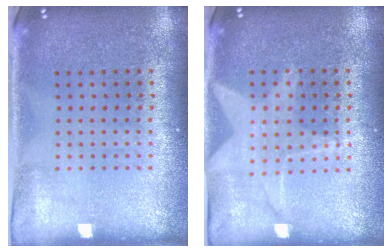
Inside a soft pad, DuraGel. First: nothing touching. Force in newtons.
{"total": 1.4, "press": 1.4, "slide": 0.2}